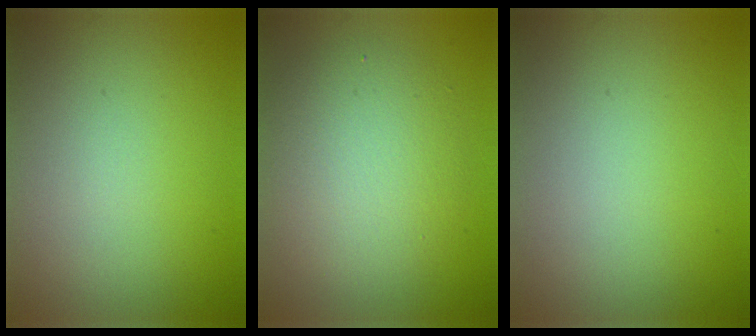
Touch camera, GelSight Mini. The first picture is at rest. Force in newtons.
{"total": 4.8, "press": 4.8, "slide": 0.3}
{"total": 0.0}